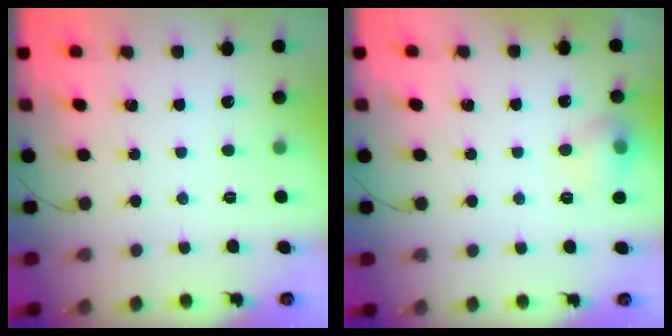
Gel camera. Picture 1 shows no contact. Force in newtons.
{"total": 8.4, "press": 8.3, "slide": 1.1}